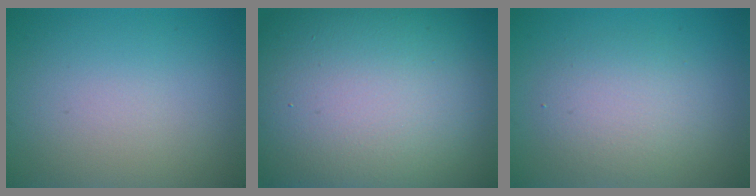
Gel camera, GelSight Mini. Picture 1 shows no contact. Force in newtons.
{"total": 22.3, "press": 22.2, "slide": 1.1}
{"total": 3.4, "press": 3.4, "slide": 0.4}